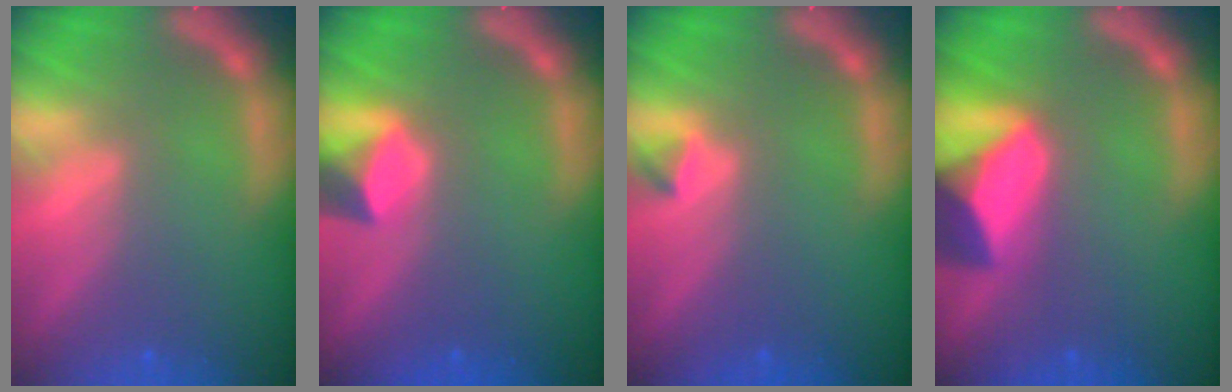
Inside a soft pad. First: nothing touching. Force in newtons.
{"total": 3.0}
{"total": 0.9}
{"total": 8.4}